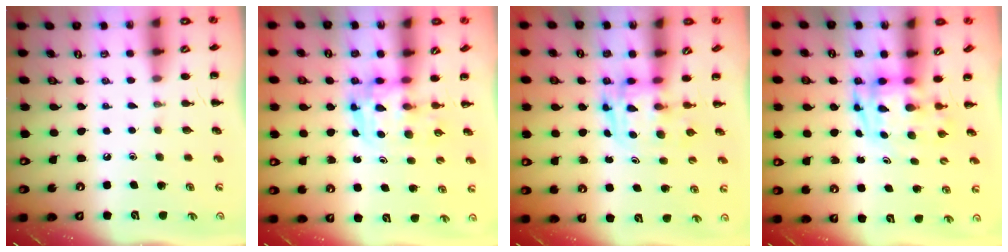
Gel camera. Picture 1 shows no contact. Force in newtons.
{"total": 3.6, "press": 3.5, "slide": 0.6}
{"total": 3.1, "press": 3.1, "slide": 0.5}
{"total": 3.6, "press": 3.5, "slide": 0.7}